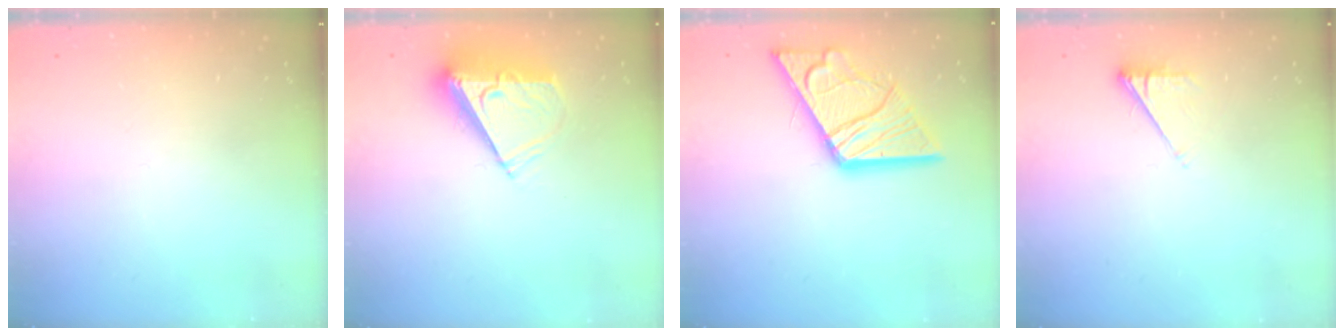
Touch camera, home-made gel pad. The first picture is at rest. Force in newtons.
{"total": 8.1, "press": 8.0, "slide": 0.6}
{"total": 17.6, "press": 17.5, "slide": 1.8}
{"total": 3.8, "press": 3.7, "slide": 0.7}